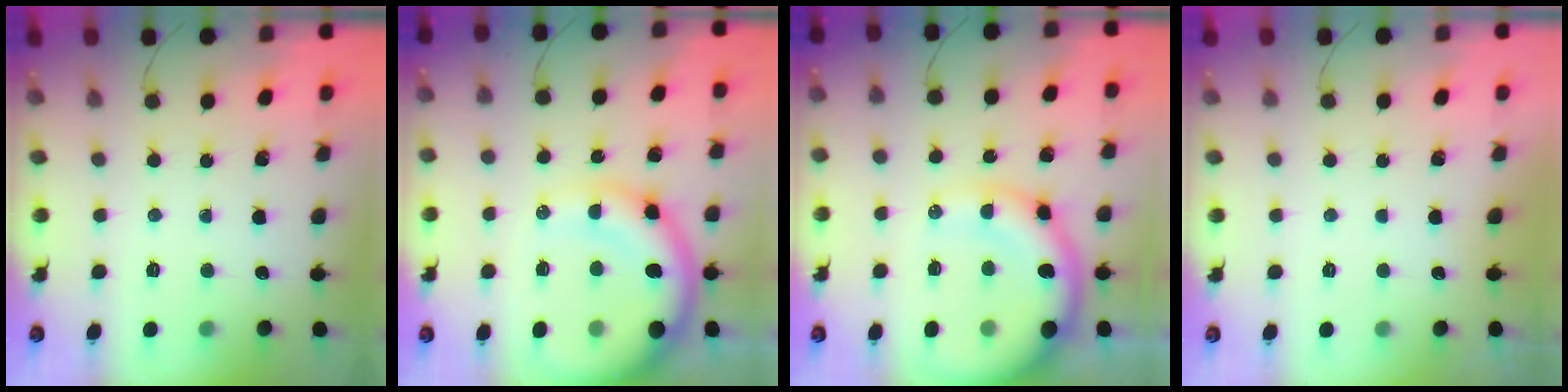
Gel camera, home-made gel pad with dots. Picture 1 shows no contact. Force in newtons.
{"total": 15.8, "press": 15.4, "slide": 3.5}
{"total": 18.1, "press": 17.7, "slide": 4.0}
{"total": 2.9, "press": 2.9, "slide": 0.1}